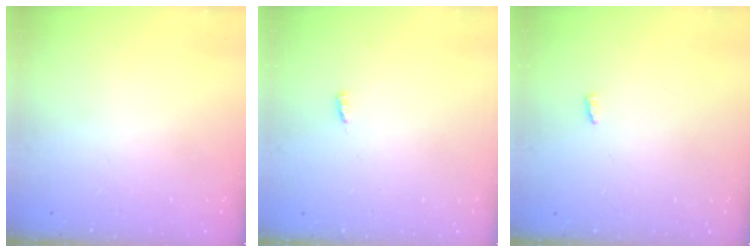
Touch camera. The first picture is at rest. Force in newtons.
{"total": 3.0, "press": 3.0, "slide": 0.0}
{"total": 2.7, "press": 2.7, "slide": 0.2}